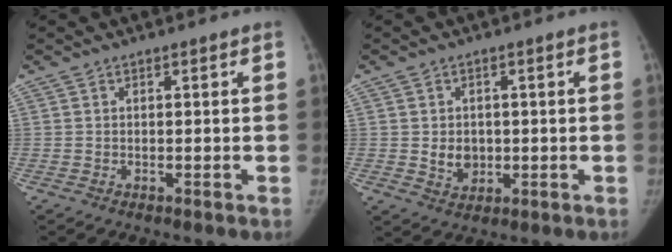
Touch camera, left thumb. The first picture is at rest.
{"total": 4.5, "force": [-0.3, 3.7, 2.5], "torque": [-0.020, -0.002, 0.006]}